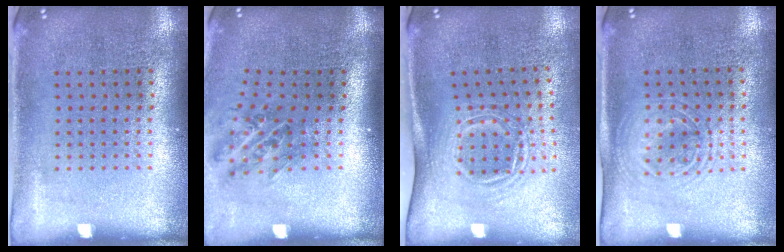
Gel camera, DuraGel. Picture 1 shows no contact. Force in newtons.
{"total": 1.1, "press": 1.0, "slide": 0.6}
{"total": 1.7, "press": 1.2, "slide": 1.2}
{"total": 1.5, "press": 1.3, "slide": 0.6}